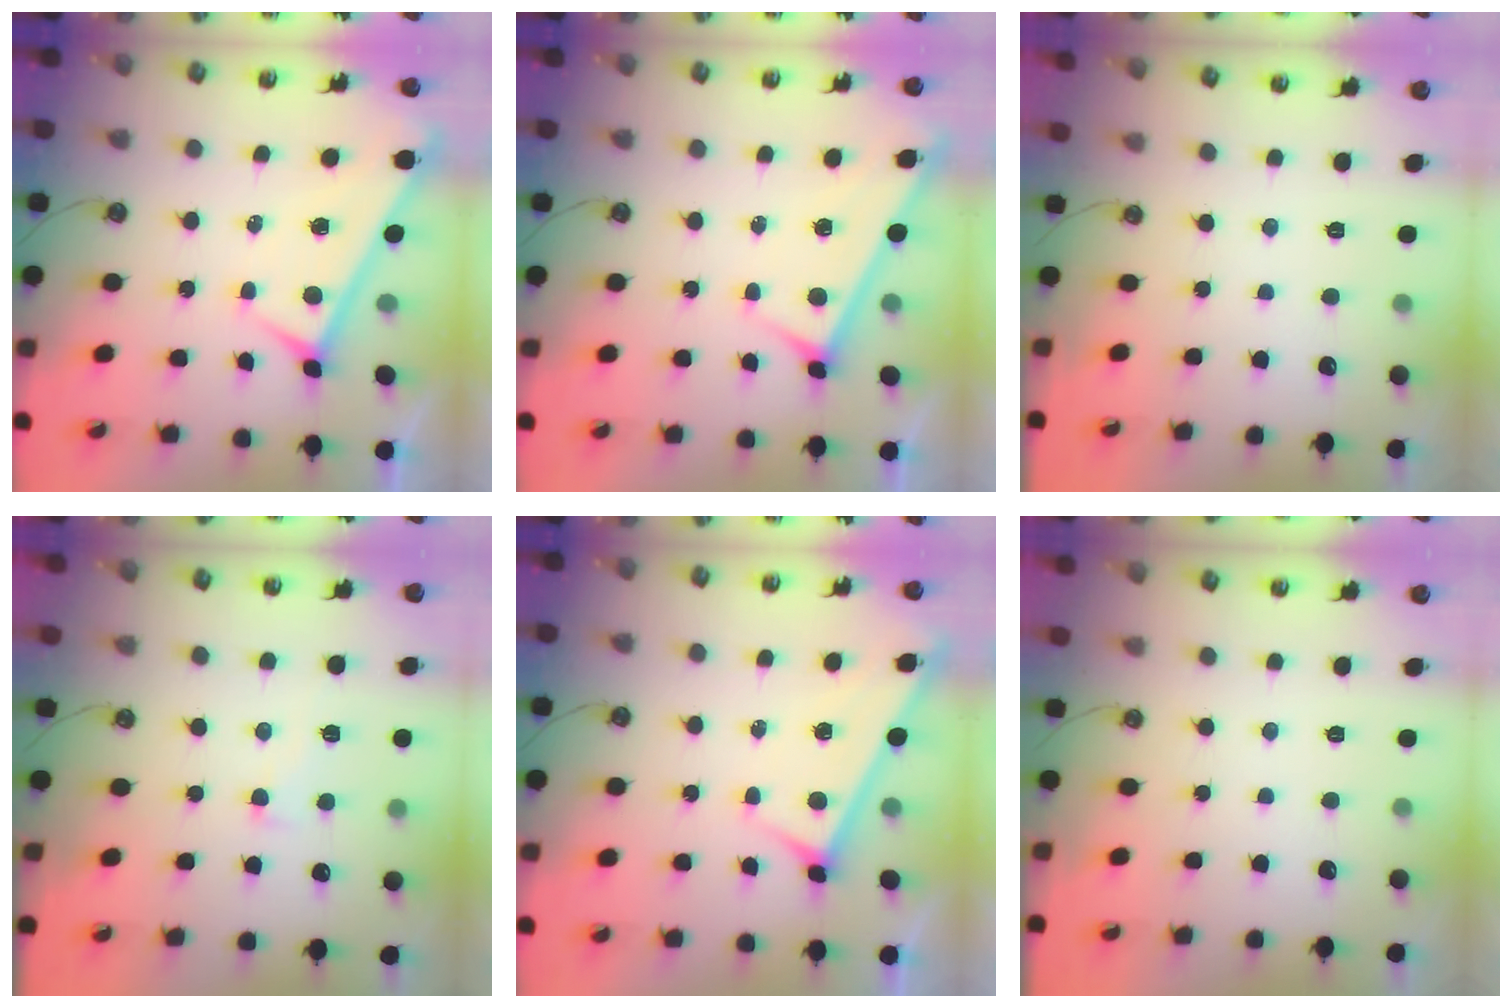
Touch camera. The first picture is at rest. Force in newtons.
{"total": 3.1, "press": 3.1, "slide": 0.3}
{"total": 0.0}
{"total": 1.8, "press": 1.8, "slide": 0.5}
{"total": 3.1, "press": 3.1, "slide": 0.3}
{"total": 0.0}